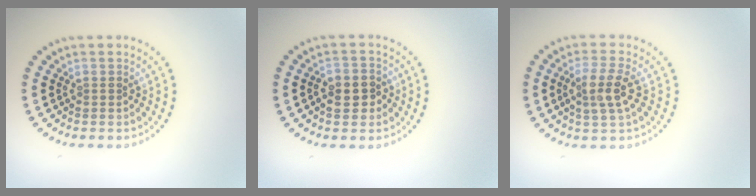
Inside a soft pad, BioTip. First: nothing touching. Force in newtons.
{"total": 2.8, "press": 2.8, "slide": 0.6}
{"total": 3.1, "press": 2.8, "slide": 1.3}